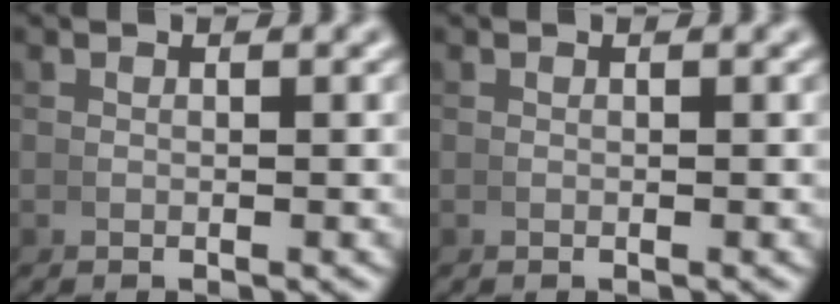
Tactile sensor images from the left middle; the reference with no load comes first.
{"total": 0.0}